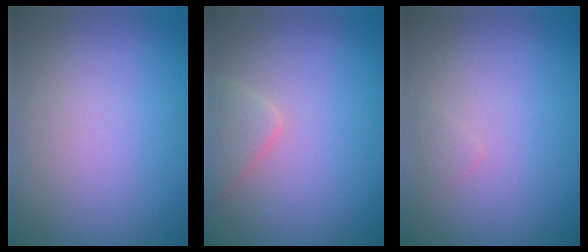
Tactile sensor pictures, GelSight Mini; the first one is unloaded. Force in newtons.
{"total": 2.1, "press": 2.1, "slide": 0.2}
{"total": 0.6, "press": 0.6, "slide": 0.0}